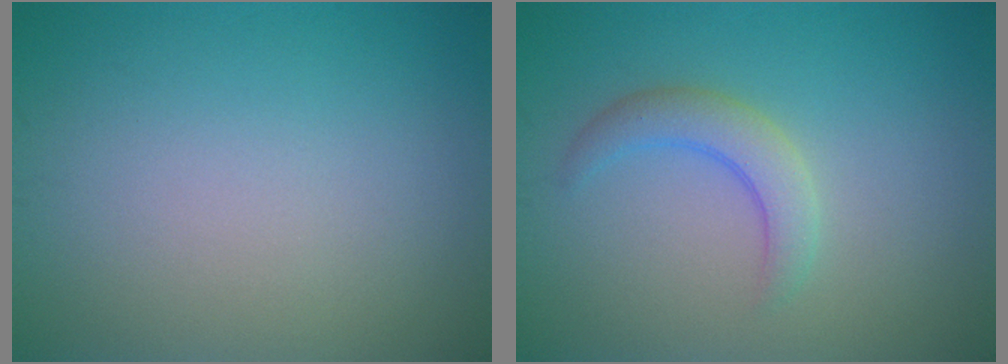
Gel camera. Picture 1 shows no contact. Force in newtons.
{"total": 2.7, "press": 2.7, "slide": 0.2}